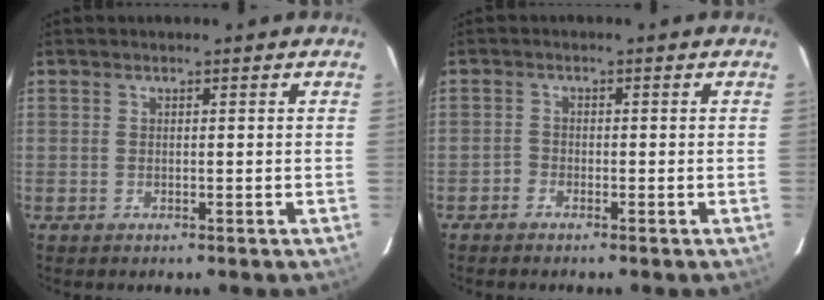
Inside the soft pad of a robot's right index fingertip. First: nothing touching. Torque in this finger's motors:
{"motor_torque": [-0.08, 0.04, -0.47, -0.21]}